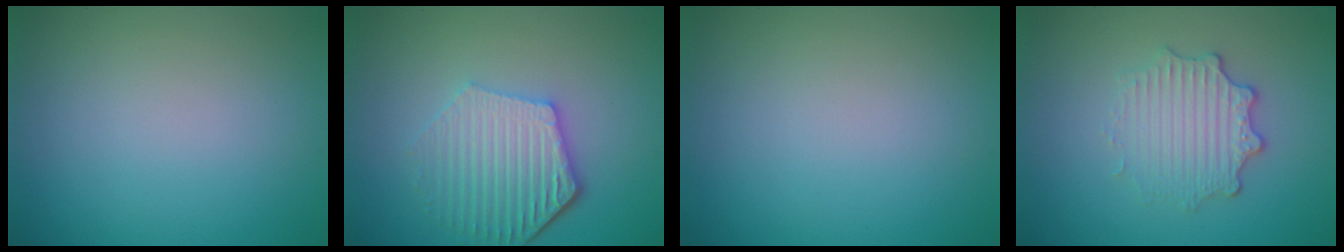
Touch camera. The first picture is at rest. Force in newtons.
{"total": 5.4, "press": 4.2, "slide": 3.4}
{"total": 0.0}
{"total": 3.2, "press": 2.8, "slide": 1.6}